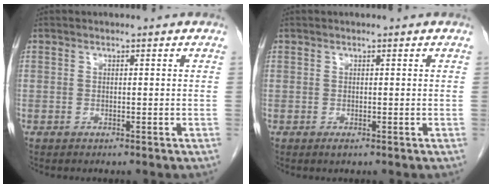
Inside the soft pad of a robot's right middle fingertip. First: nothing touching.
{"total": 0.5, "force": [-0.3, 0.2, 0.4], "torque": [-0.004, -0.001, -0.005]}